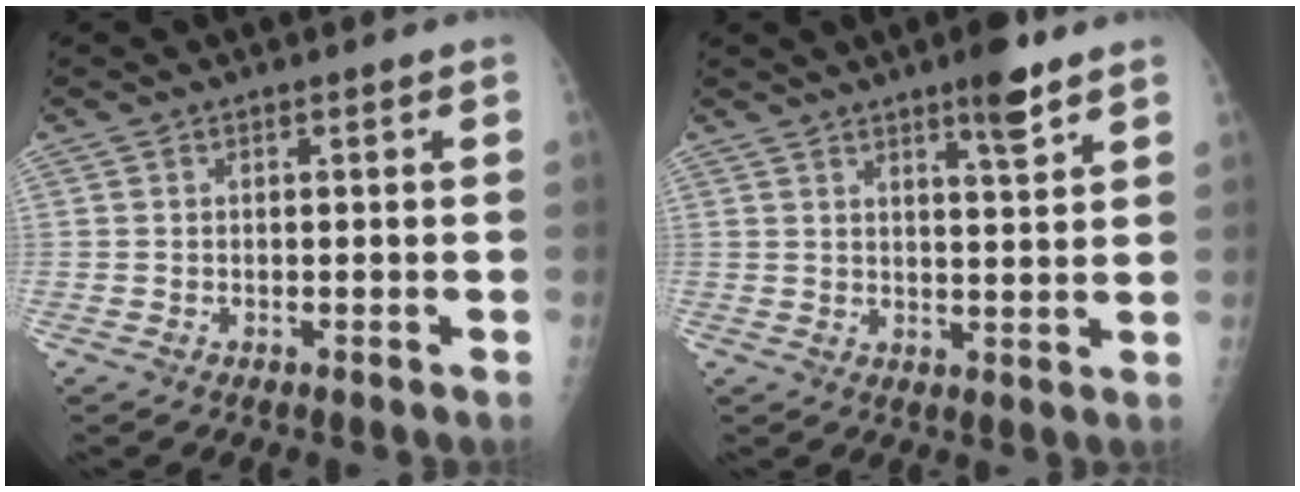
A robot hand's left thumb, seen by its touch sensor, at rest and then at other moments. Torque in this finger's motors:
{"motor_torque": [3.30, 1.71, 0.56, -0.63, 0.06]}